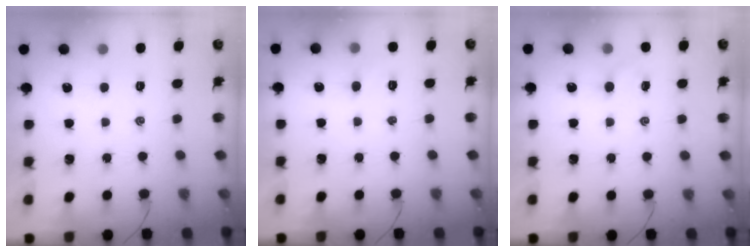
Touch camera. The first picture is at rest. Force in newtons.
{"total": 2.2, "press": 2.1, "slide": 0.6}
{"total": 2.4, "press": 2.3, "slide": 0.8}